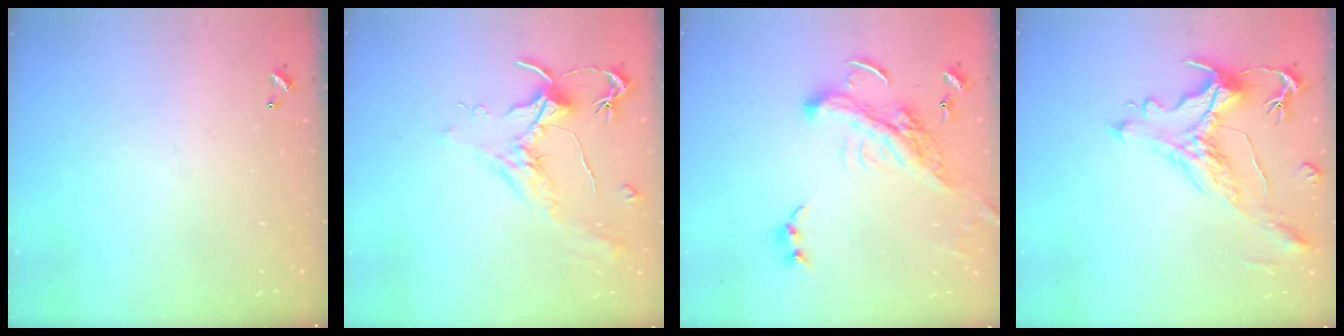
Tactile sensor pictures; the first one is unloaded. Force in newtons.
{"total": 1.8, "press": 1.7, "slide": 0.8}
{"total": 6.7, "press": 6.5, "slide": 1.6}
{"total": 1.2, "press": 0.2, "slide": 1.2}